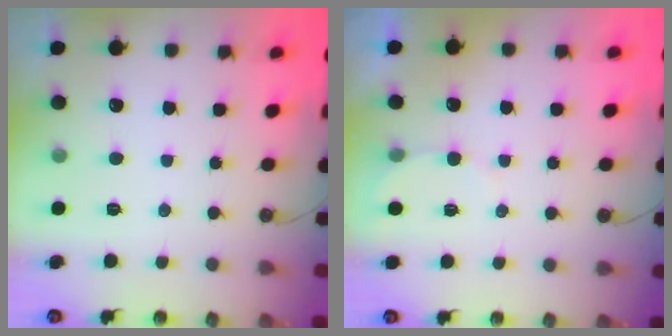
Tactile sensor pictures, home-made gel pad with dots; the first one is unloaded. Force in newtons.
{"total": 3.3, "press": 3.3, "slide": 0.3}